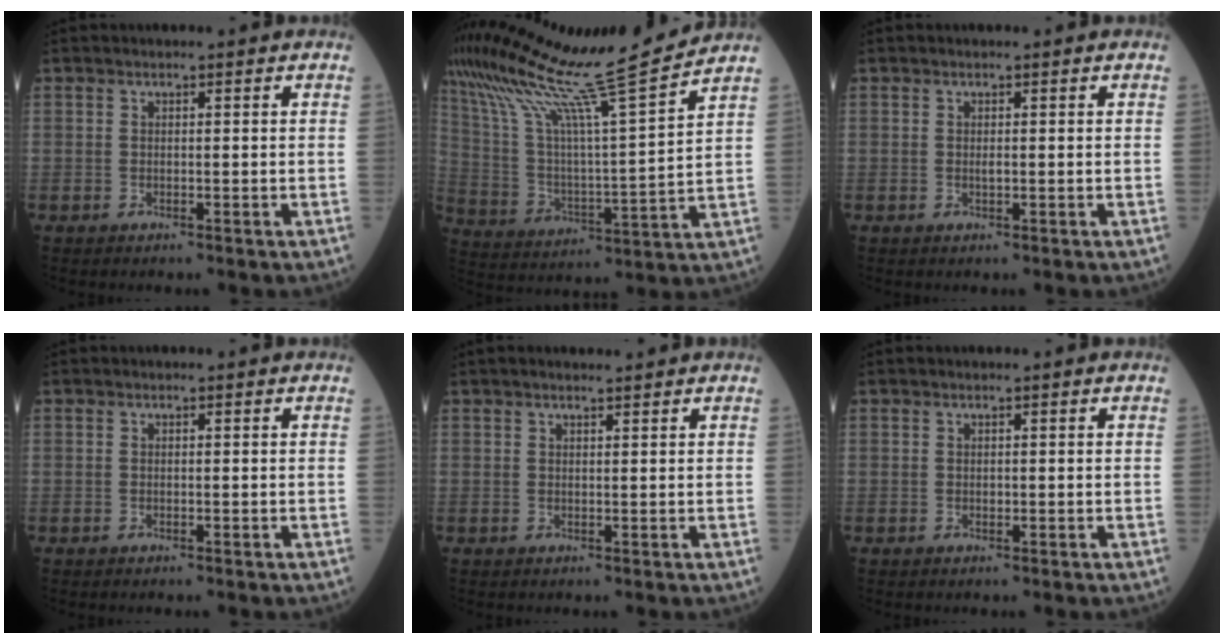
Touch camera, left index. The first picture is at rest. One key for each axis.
{"total": 20.1, "fx": 17.0, "fy": -1.9, "fz": 10.5, "tx": -0.201, "ty": -0.024, "tz": 0.286}
{"total": 0.5, "fx": 0.1, "fy": 0.1, "fz": 0.5, "tx": -0.013, "ty": -0.001, "tz": 0.003}
{"total": 0.0}
{"total": 2.1, "fx": 1.9, "fy": 0.1, "fz": 0.9, "tx": -0.014, "ty": 0.011, "tz": 0.031}
{"total": 0.0}